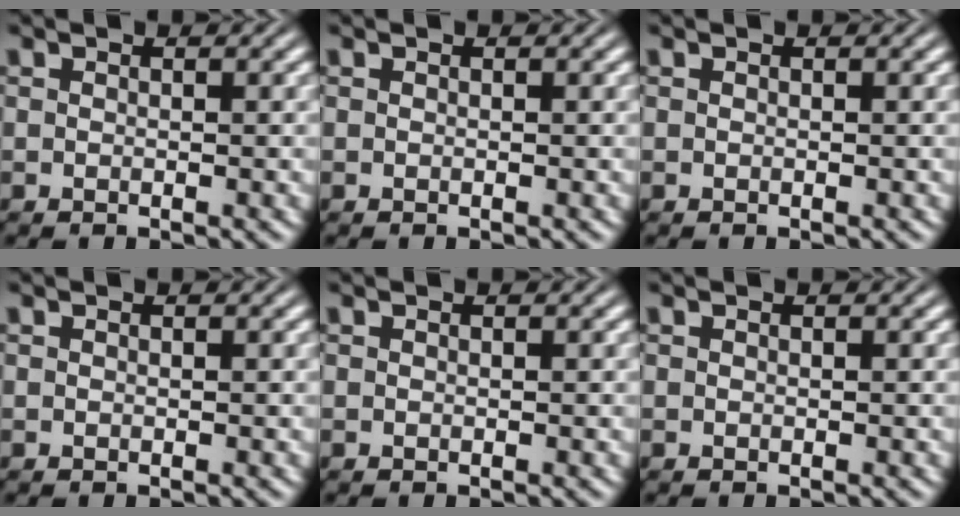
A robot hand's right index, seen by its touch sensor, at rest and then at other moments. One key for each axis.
{"total": 0.0}
{"total": 0.0}
{"total": 0.0}
{"total": 0.0}
{"total": 0.0}